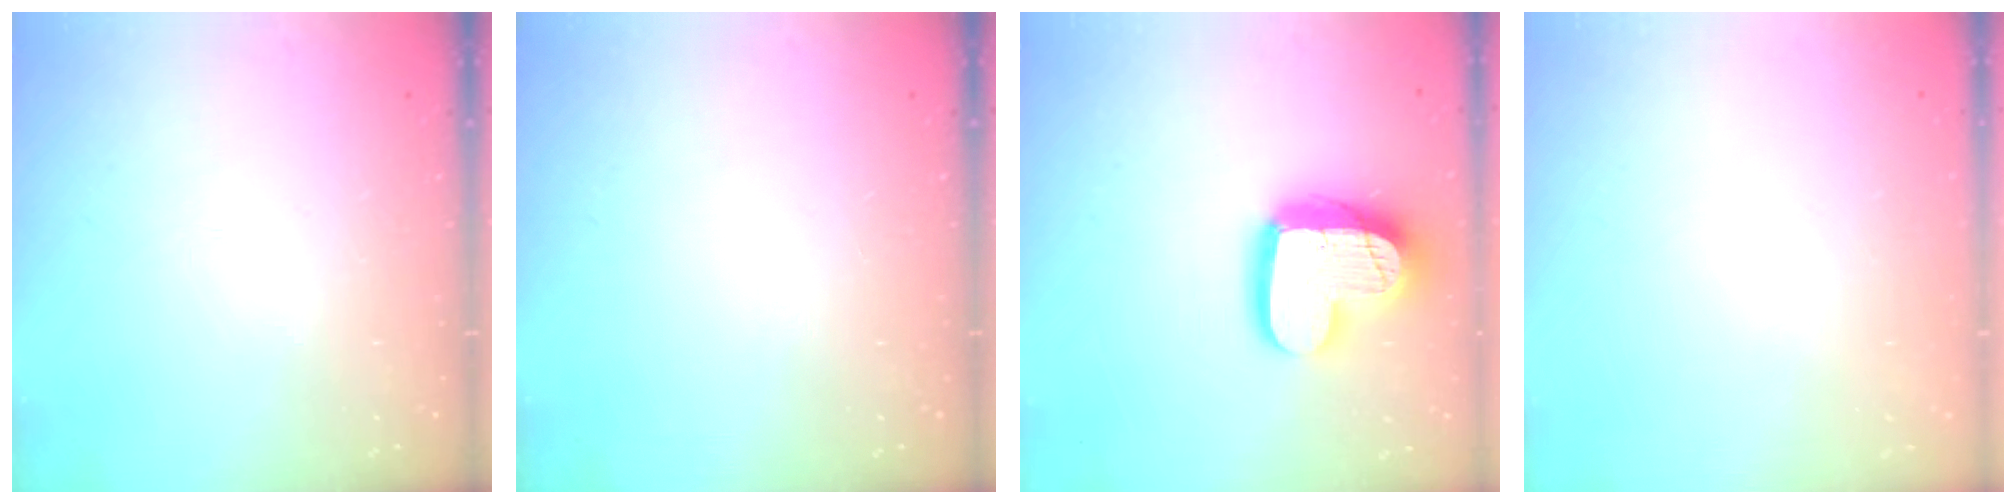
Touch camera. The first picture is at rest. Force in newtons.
{"total": 0.0}
{"total": 17.4, "press": 17.4, "slide": 1.6}
{"total": 0.0}